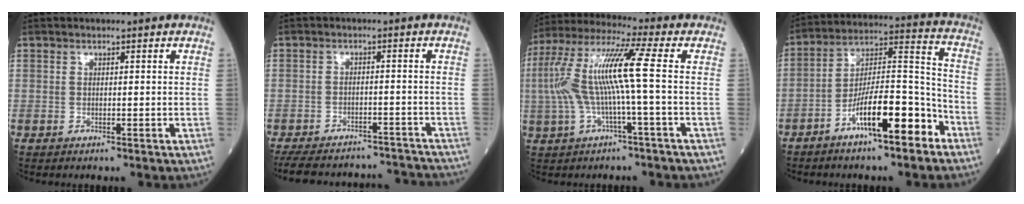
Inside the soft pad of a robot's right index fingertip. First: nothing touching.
{"total": 17.4, "force": [-16.2, 4.5, 4.5], "torque": [-0.111, 0.004, -0.209]}
{"total": 11.7, "force": [-0.5, 0.0, 11.7], "torque": [-0.246, 0.031, -0.015]}
{"total": 13.5, "force": [-7.7, 2.5, 10.8], "torque": [-0.184, 0.014, -0.131]}